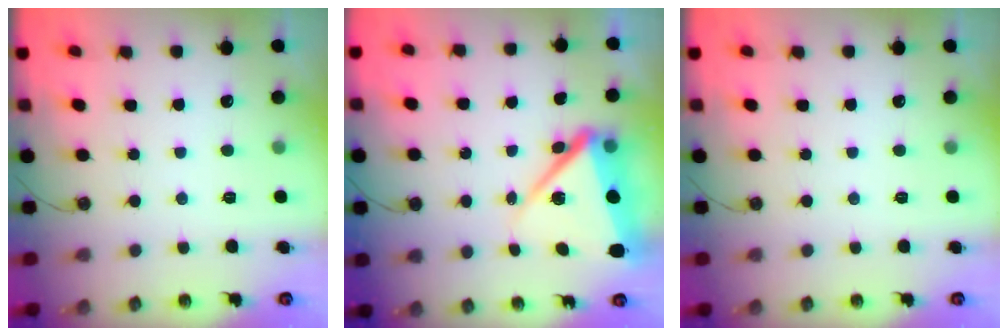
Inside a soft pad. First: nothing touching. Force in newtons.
{"total": 11.8, "press": 11.8, "slide": 1.2}
{"total": 0.0}